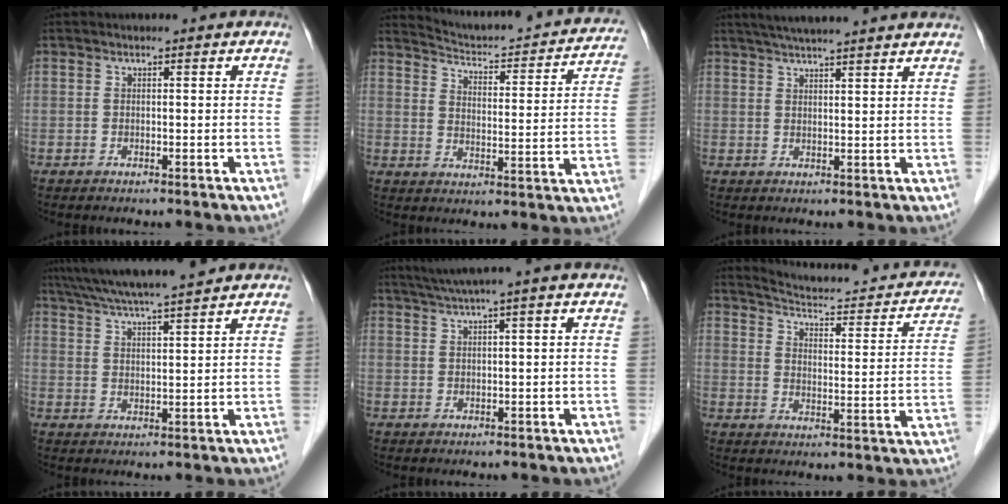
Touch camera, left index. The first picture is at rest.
{"total": 20.2, "force": [19.0, 2.8, 6.1], "torque": [-0.079, -0.039, 0.232]}
{"total": 13.3, "force": [11.7, 0.1, 6.3], "torque": [-0.103, 0.035, 0.152]}
{"total": 12.2, "force": [10.7, -0.5, 5.7], "torque": [-0.105, 0.021, 0.164]}
{"total": 4.4, "force": [3.4, -1.6, 2.3], "torque": [-0.038, 0.015, 0.063]}
{"total": 17.7, "force": [15.9, 3.5, 6.9], "torque": [-0.085, -0.021, 0.188]}